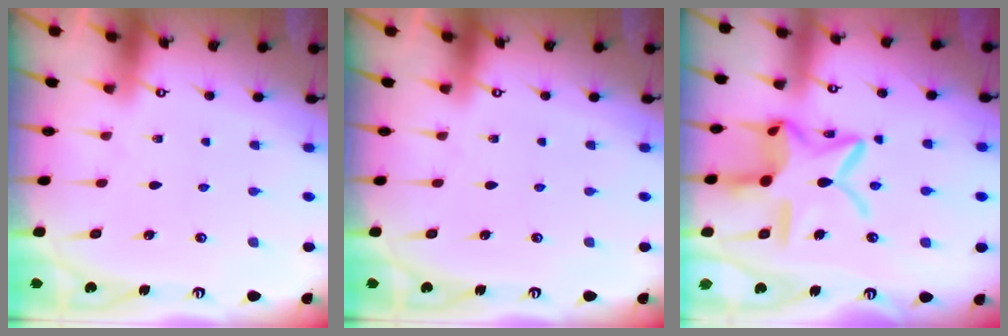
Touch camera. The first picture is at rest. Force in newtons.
{"total": 0.0}
{"total": 17.4, "press": 17.3, "slide": 1.4}